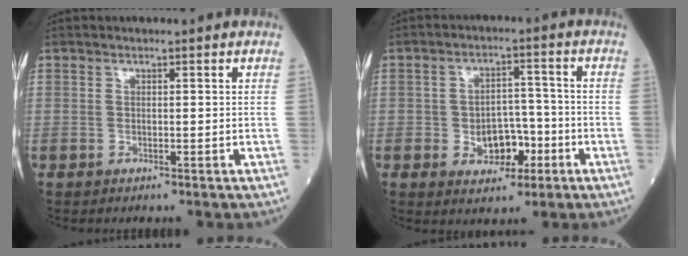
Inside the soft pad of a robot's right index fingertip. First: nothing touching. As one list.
[{"total": 6.7, "force": [-2.1, 4.2, 4.7], "torque": [-0.070, 0.012, -0.029]}]